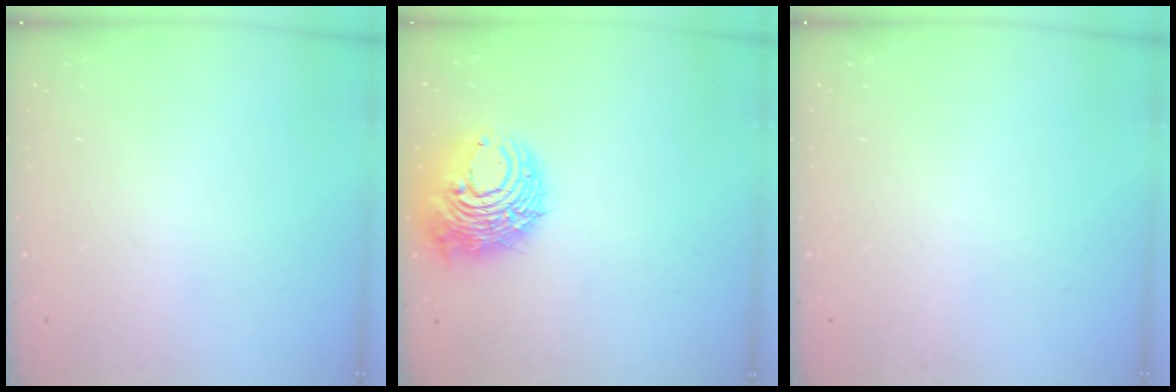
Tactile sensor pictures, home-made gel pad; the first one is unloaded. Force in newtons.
{"total": 12.7, "press": 12.6, "slide": 1.0}
{"total": 0.0}